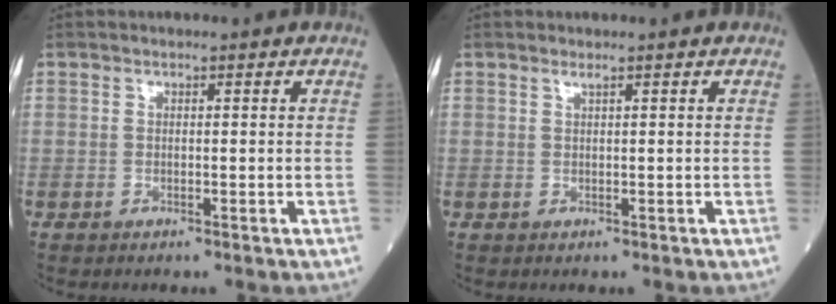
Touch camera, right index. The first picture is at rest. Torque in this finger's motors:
{"motor_torque": [-0.04, -0.04, 0.05, 0.01]}